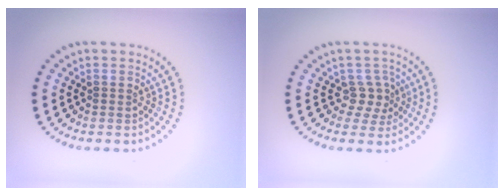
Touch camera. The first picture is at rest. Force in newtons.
{"total": 2.2, "press": 1.6, "slide": 1.5}